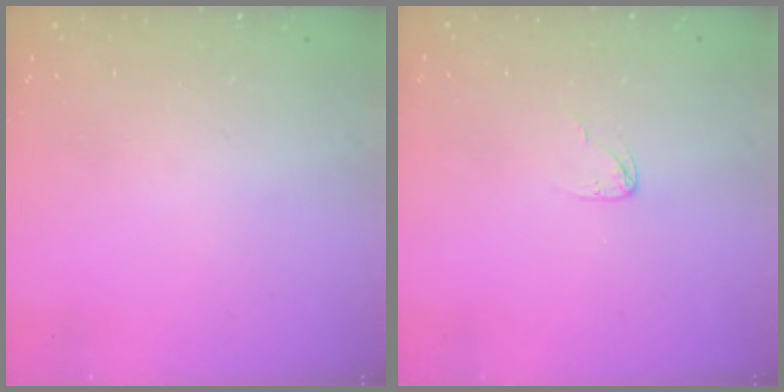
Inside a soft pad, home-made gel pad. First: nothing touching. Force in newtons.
{"total": 2.6, "press": 2.6, "slide": 0.1}